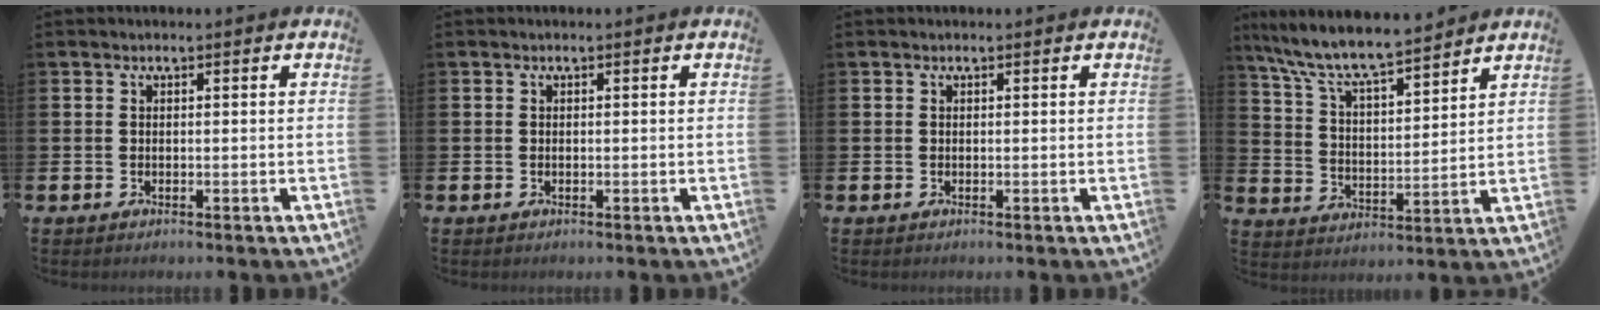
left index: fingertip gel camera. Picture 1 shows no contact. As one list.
[{"total": 0.0}, {"total": 0.0}, {"total": 8.6, "force": [8.0, 1.0, 3.0], "torque": [-0.095, -0.053, 0.142]}]